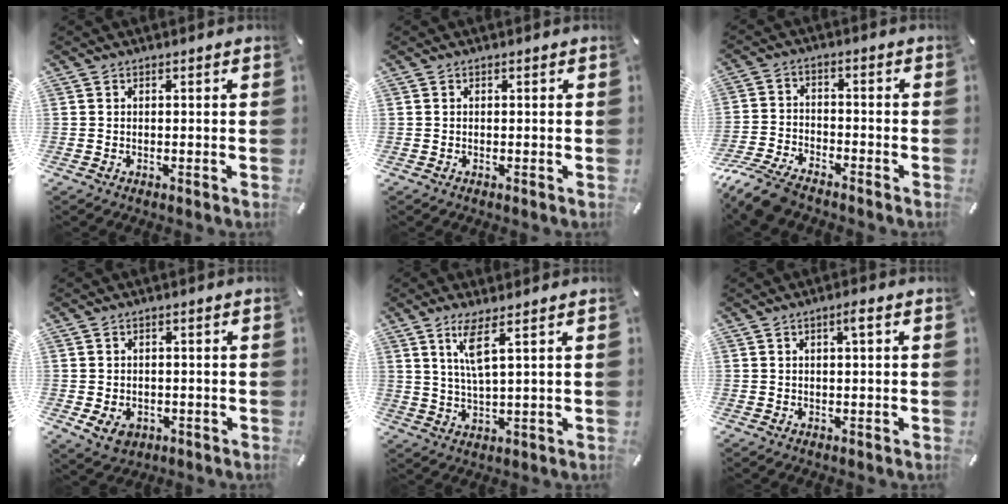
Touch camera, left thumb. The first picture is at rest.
{"total": 0.0}
{"total": 9.1, "force": [-8.0, 2.8, 3.5], "torque": [-0.083, 0.029, -0.158]}
{"total": 4.7, "force": [-1.6, 3.6, 2.5], "torque": [-0.044, 0.004, -0.031]}
{"total": 7.0, "force": [3.3, 1.3, 6.0], "torque": [-0.127, 0.000, 0.056]}
{"total": 2.3, "force": [0.7, 0.3, 2.2], "torque": [-0.043, 0.003, 0.009]}